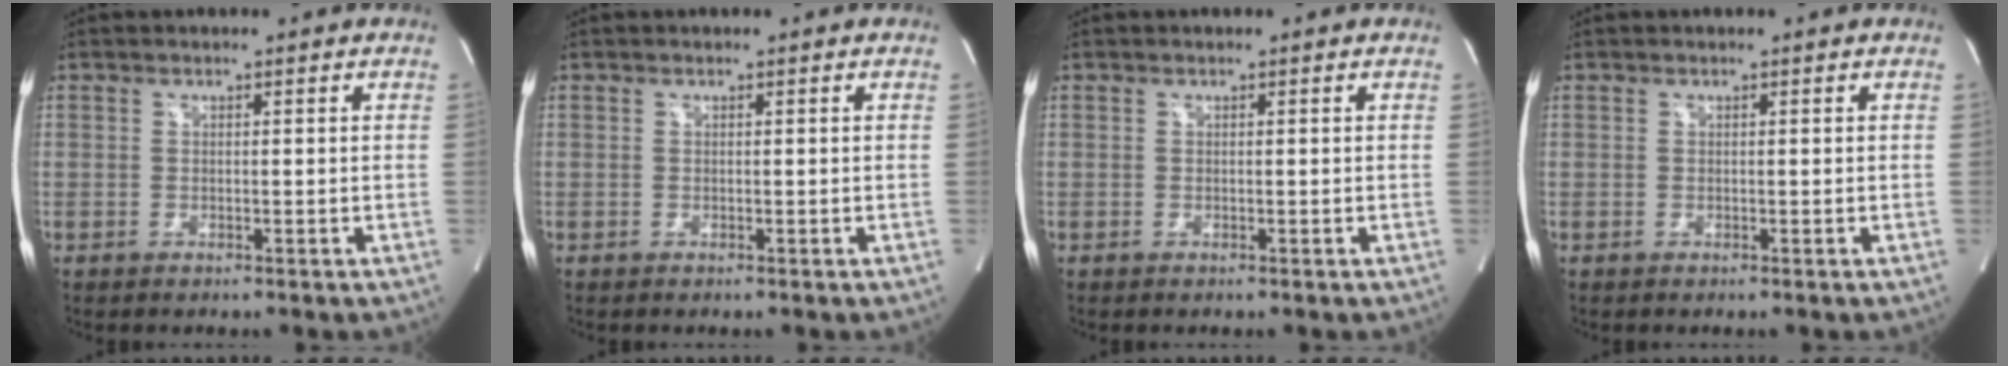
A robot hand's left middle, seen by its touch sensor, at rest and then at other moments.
{"total": 0.0}
{"total": 0.0}
{"total": 0.0}